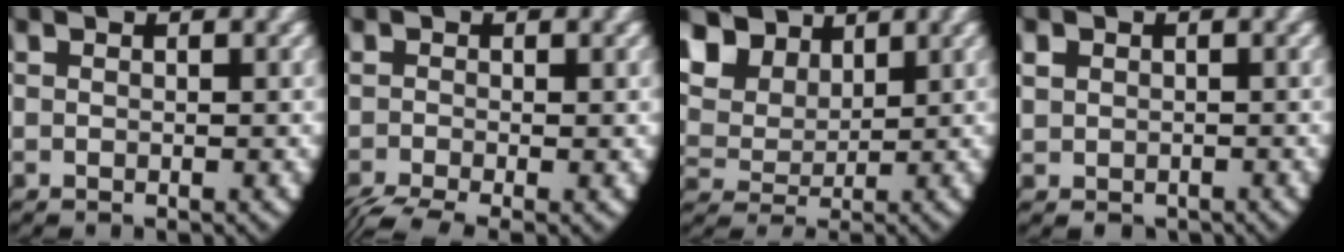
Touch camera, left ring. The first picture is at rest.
{"total": 4.2, "force": [-2.8, 1.8, 2.5], "torque": [-0.047, -0.025, -0.032]}
{"total": 8.9, "force": [3.7, 6.7, 4.5], "torque": [-0.097, 0.007, 0.055]}
{"total": 2.4, "force": [-0.3, 2.3, 0.7], "torque": [-0.029, -0.014, 0.008]}